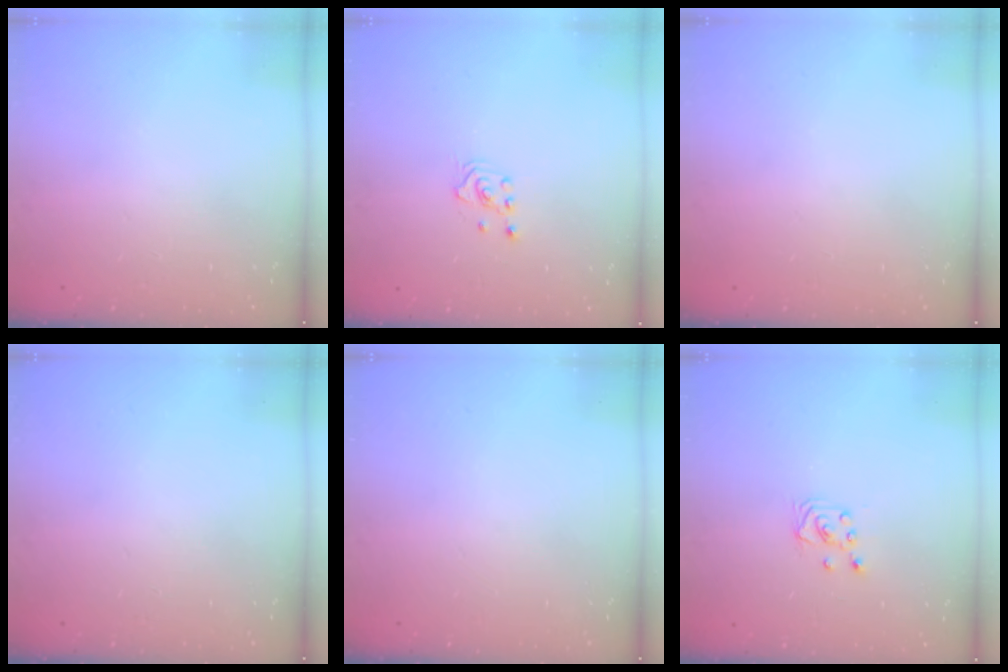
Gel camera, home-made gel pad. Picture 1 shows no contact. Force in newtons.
{"total": 1.6, "press": 1.5, "slide": 0.2}
{"total": 0.0}
{"total": 0.0}
{"total": 0.0}
{"total": 2.0, "press": 2.0, "slide": 0.2}